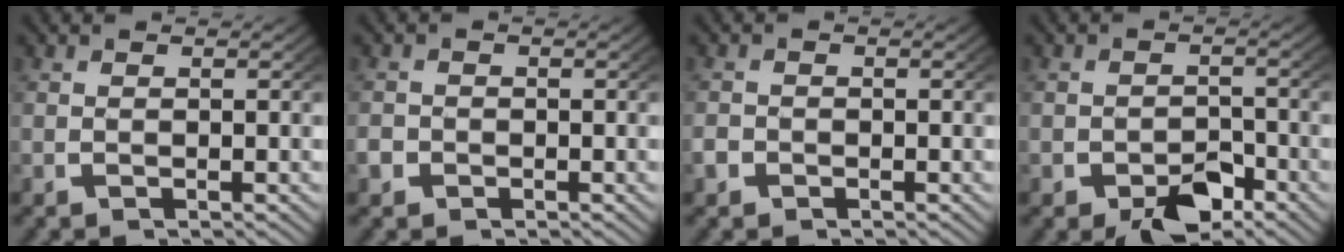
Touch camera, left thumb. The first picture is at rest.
{"total": 1.7, "force": [-0.8, 1.4, 0.3], "torque": [-0.011, -0.004, -0.017]}
{"total": 1.4, "force": [-0.8, 1.1, 0.3], "torque": [-0.010, -0.003, -0.017]}
{"total": 3.9, "force": [-2.3, 2.3, 2.2], "torque": [-0.032, -0.022, -0.031]}